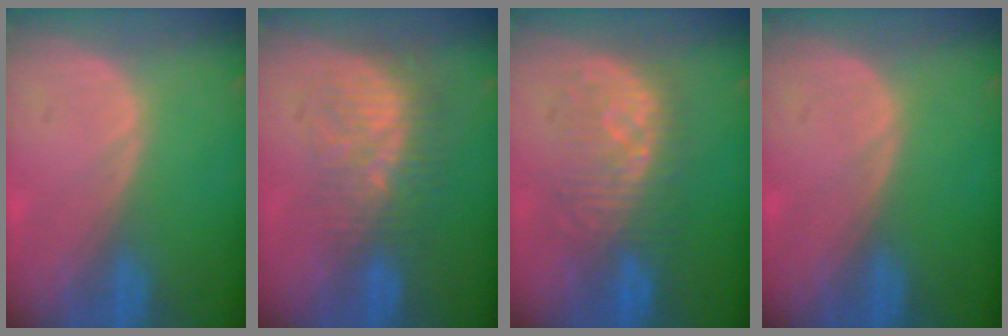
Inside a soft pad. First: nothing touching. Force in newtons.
{"total": 8.9, "press": 7.5, "slide": 4.9}
{"total": 8.2, "press": 8.2, "slide": 0.5}
{"total": 0.0}